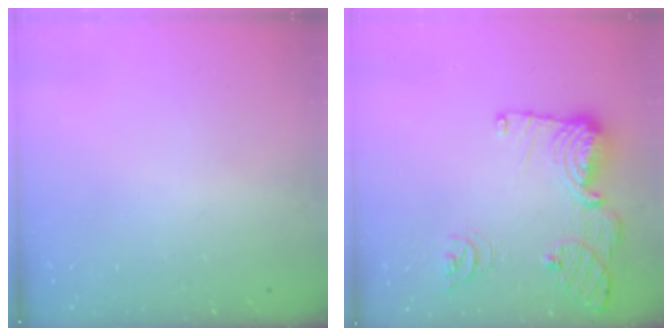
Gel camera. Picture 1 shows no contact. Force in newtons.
{"total": 15.8, "press": 15.7, "slide": 1.8}